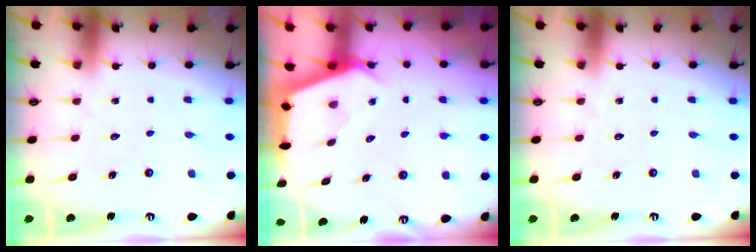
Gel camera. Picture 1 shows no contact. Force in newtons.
{"total": 3.0, "press": 2.9, "slide": 0.3}
{"total": 0.0}